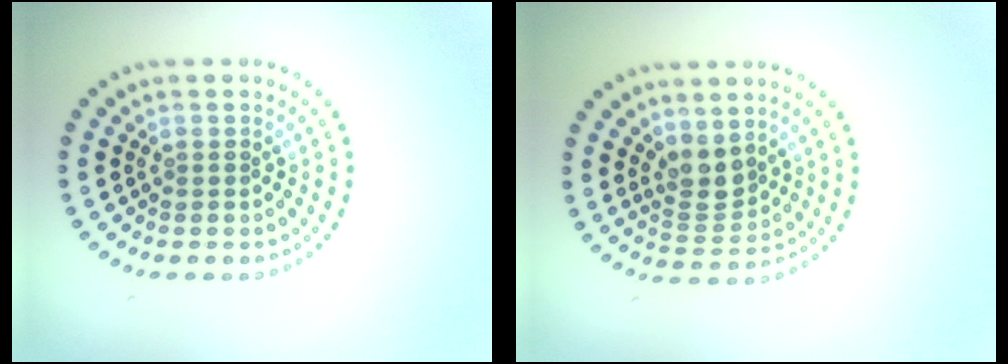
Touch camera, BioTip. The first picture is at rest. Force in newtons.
{"total": 2.7, "press": 2.2, "slide": 1.5}